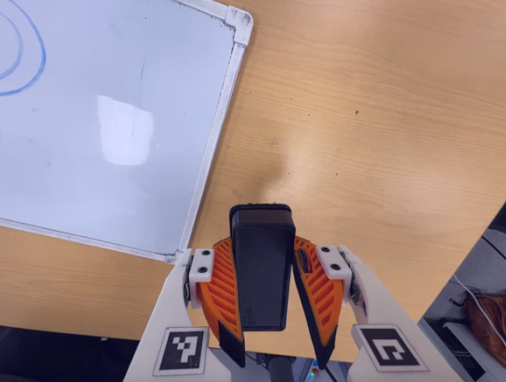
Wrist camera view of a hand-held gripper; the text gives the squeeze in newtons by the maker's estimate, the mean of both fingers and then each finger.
{"total": 9.8, "left": 7.9, "right": 11.7}